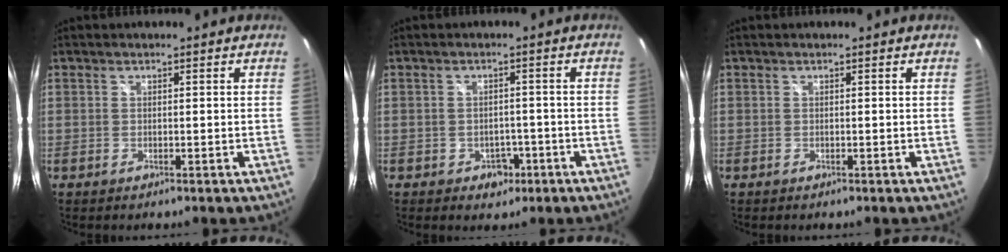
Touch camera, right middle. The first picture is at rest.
{"total": 3.7, "force": [-1.7, 3.0, 1.2], "torque": [-0.028, 0.004, -0.015]}
{"total": 0.0}